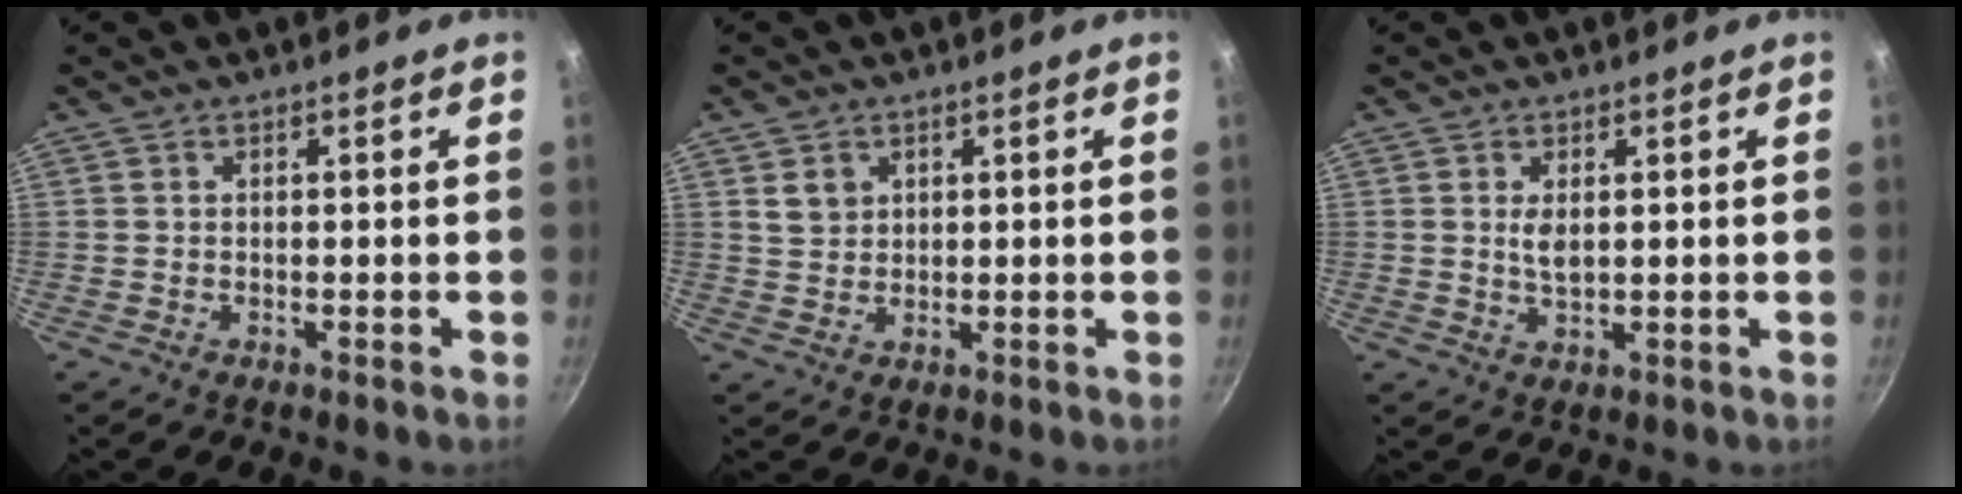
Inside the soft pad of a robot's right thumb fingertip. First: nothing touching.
{"total": 3.3, "force": [1.4, 2.7, 1.4], "torque": [-0.013, 0.000, 0.028]}
{"total": 2.8, "force": [0.7, 1.4, 2.4], "torque": [-0.042, -0.005, 0.015]}